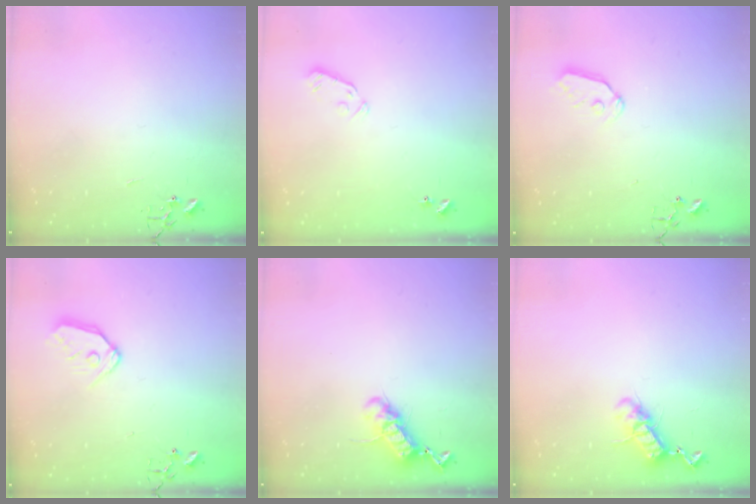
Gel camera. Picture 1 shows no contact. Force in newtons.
{"total": 4.1, "press": 4.0, "slide": 0.7}
{"total": 7.4, "press": 7.4, "slide": 0.5}
{"total": 10.0, "press": 9.9, "slide": 1.1}
{"total": 11.8, "press": 11.8, "slide": 1.2}
{"total": 11.1, "press": 11.1, "slide": 0.3}